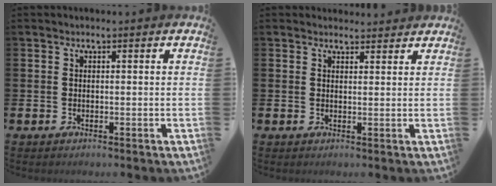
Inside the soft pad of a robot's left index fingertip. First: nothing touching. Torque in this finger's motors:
{"motor_torque": [0.82, -1.32, -0.01, -0.02]}